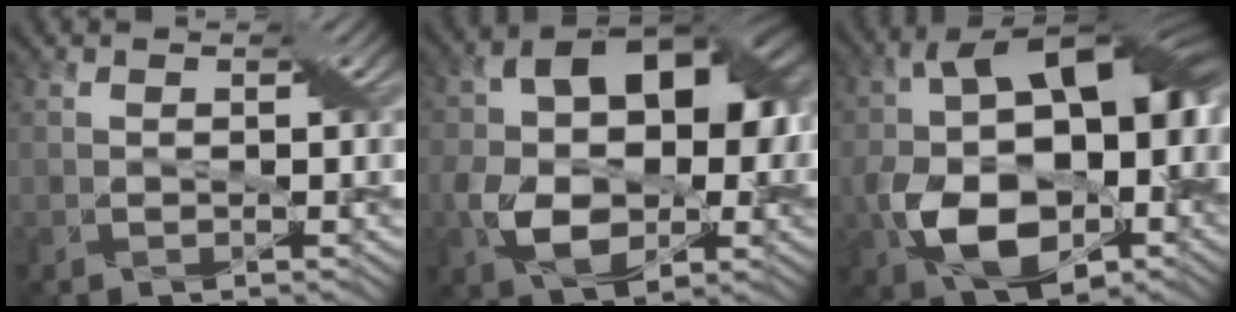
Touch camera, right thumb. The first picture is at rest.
{"total": 15.9, "force": [-0.3, 10.8, 11.7], "torque": [-0.194, -0.009, -0.002]}
{"total": 18.8, "force": [-2.9, 11.6, 14.5], "torque": [-0.266, -0.029, -0.034]}